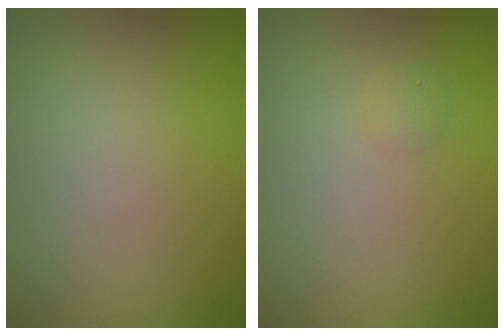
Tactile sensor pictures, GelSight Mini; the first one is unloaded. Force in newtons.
{"total": 0.7, "press": 0.7, "slide": 0.0}